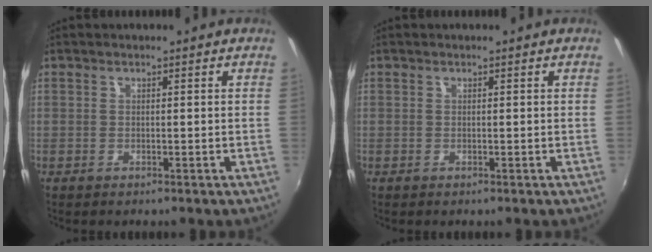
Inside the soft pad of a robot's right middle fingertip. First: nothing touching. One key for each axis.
{"total": 0.0}